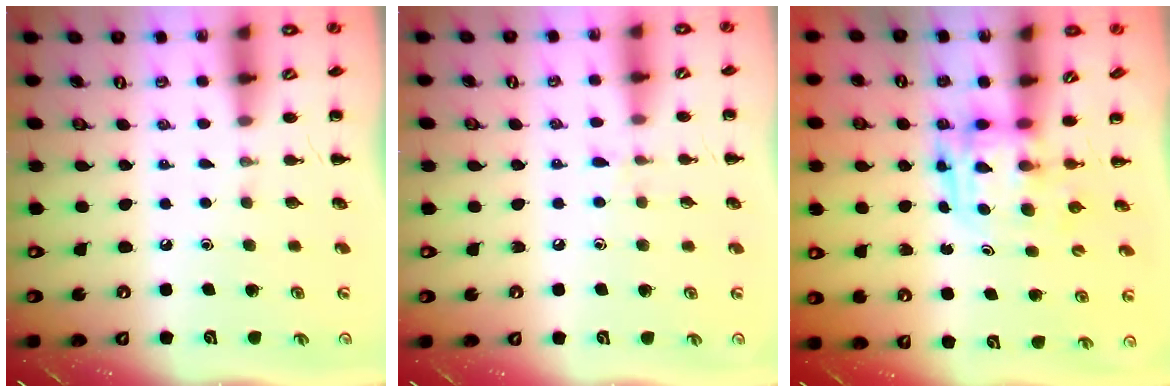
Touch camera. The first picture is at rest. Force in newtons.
{"total": 4.8, "press": 4.4, "slide": 1.9}
{"total": 3.9, "press": 3.9, "slide": 0.7}